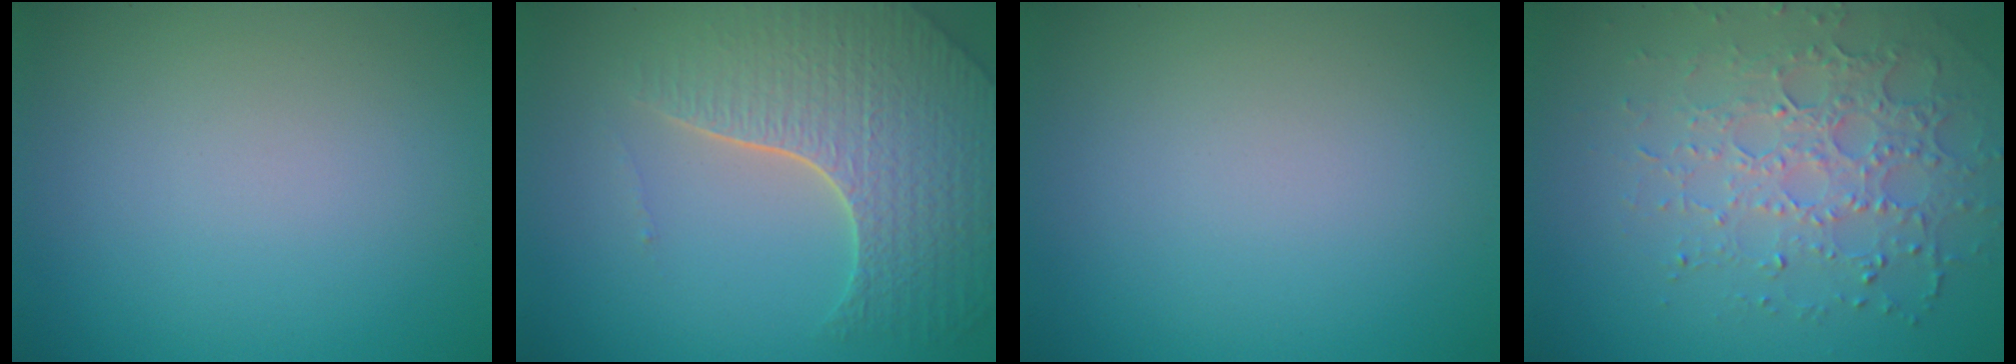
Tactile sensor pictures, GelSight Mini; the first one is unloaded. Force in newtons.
{"total": 7.4, "press": 5.5, "slide": 5.0}
{"total": 0.0}
{"total": 4.6, "press": 4.0, "slide": 2.2}